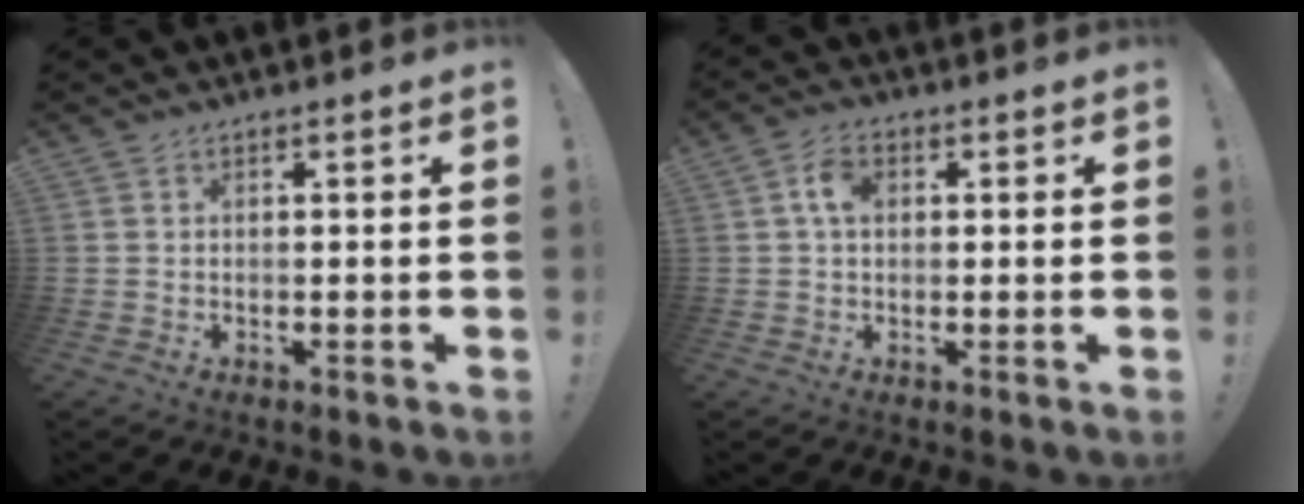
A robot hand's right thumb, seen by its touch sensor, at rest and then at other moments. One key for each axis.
{"total": 5.5, "fx": 1.2, "fy": 3.6, "fz": 4.0, "tx": -0.066, "ty": 0.008, "tz": 0.022}